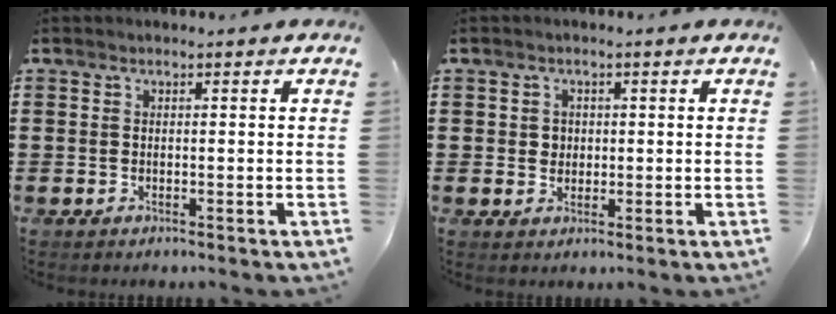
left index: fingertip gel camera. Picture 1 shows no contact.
{"total": 2.4, "force": [0.5, 2.3, 0.7], "torque": [-0.024, 0.010, 0.007]}